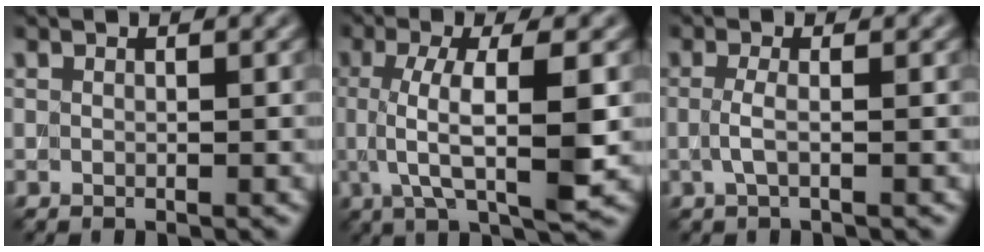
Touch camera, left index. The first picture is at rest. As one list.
[{"total": 7.1, "force": [-0.2, 2.0, 6.8], "torque": [-0.121, 0.000, -0.004]}, {"total": 1.6, "force": [-0.1, 0.5, 1.5], "torque": [-0.035, 0.000, -0.007]}]